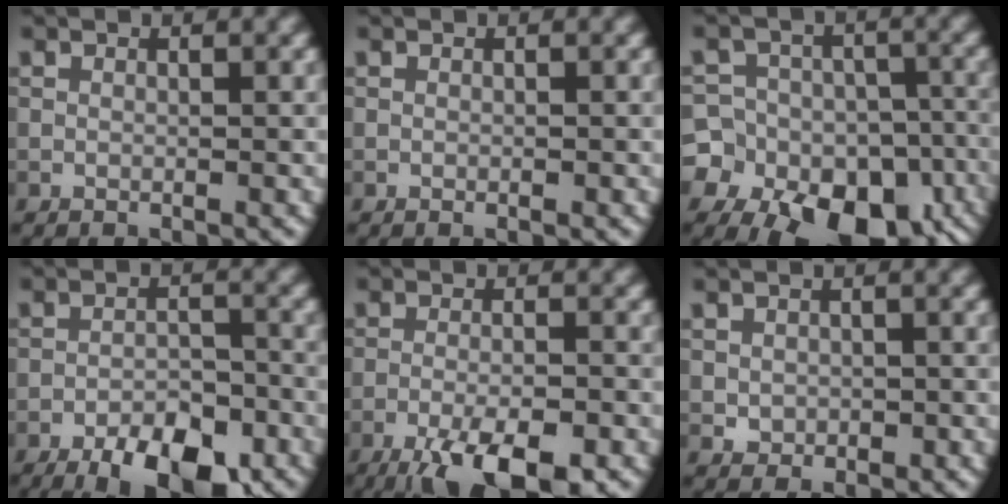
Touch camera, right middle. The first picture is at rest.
{"total": 0.0}
{"total": 16.9, "force": [-9.8, 12.7, 5.5], "torque": [-0.082, -0.052, -0.165]}
{"total": 7.2, "force": [-4.8, 2.8, 4.6], "torque": [-0.063, -0.001, -0.075]}
{"total": 7.9, "force": [-5.3, 2.1, 5.4], "torque": [-0.093, -0.023, -0.086]}
{"total": 1.6, "force": [-0.2, 1.4, 0.8], "torque": [-0.013, -0.004, -0.003]}